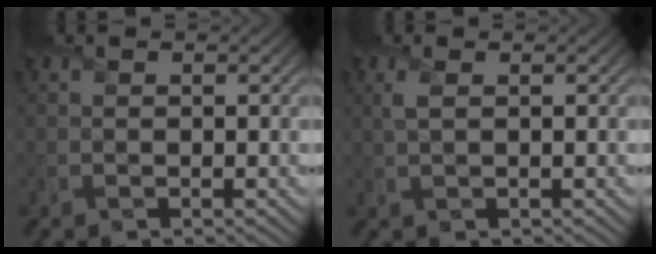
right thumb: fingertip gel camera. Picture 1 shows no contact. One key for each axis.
{"total": 1.5, "fx": 0.6, "fy": 0.5, "fz": 1.3, "tx": -0.040, "ty": 0.005, "tz": 0.013}